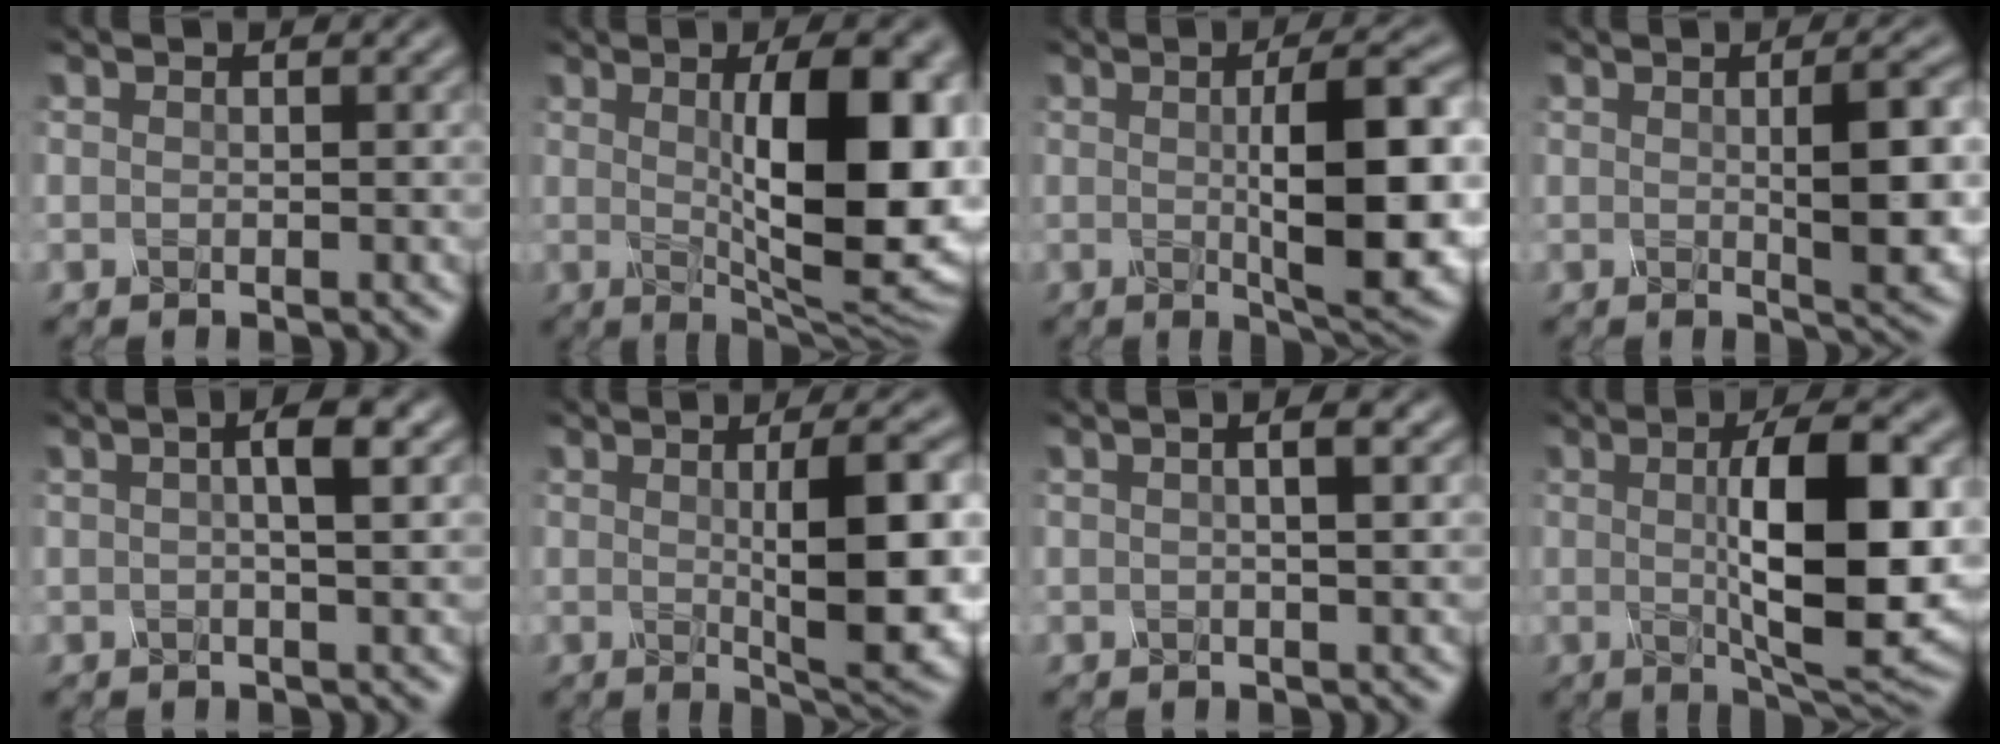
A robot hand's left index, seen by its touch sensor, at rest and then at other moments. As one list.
[{"total": 12.5, "force": [1.0, 3.9, 11.8], "torque": [-0.146, 0.001, 0.020]}, {"total": 9.8, "force": [0.2, 2.5, 9.5], "torque": [-0.125, -0.001, 0.005]}, {"total": 5.7, "force": [0.5, 1.2, 5.6], "torque": [-0.071, 0.004, 0.009]}, {"total": 3.0, "force": [0.7, 0.7, 2.9], "torque": [-0.036, 0.015, 0.004]}, {"total": 8.7, "force": [0.4, 2.1, 8.4], "torque": [-0.110, 0.000, 0.011]}, {"total": 2.8, "force": [0.8, 1.0, 2.5], "torque": [-0.017, 0.009, -0.010]}, {"total": 11.1, "force": [0.6, 3.2, 10.6], "torque": [-0.152, -0.002, 0.012]}]